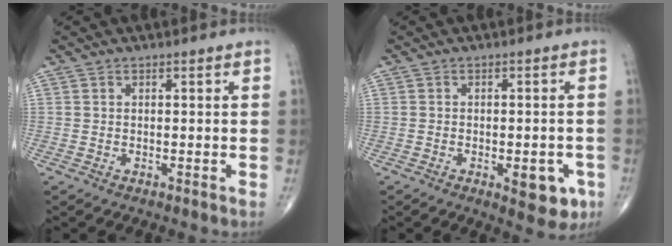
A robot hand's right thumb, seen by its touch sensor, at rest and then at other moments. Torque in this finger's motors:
{"motor_torque": [0.79, 0.46, 0.29, -0.50, 0.15]}